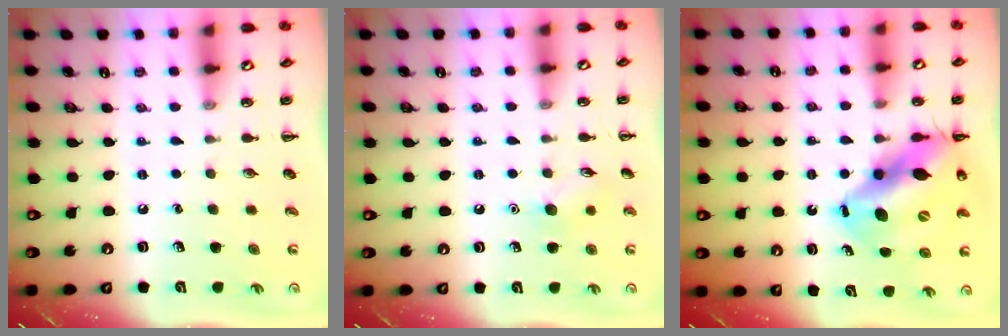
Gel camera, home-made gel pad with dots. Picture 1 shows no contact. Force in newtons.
{"total": 6.6, "press": 6.4, "slide": 1.4}
{"total": 16.1, "press": 15.5, "slide": 4.3}